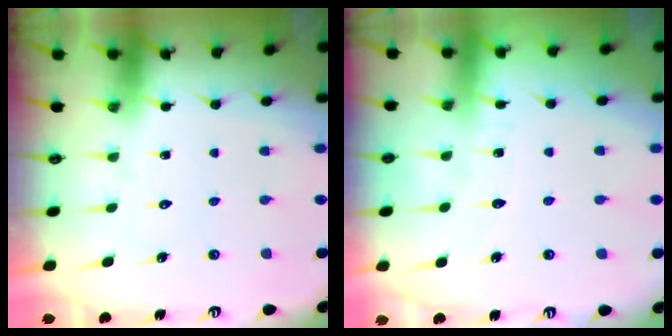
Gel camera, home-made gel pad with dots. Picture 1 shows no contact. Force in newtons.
{"total": 3.9, "press": 3.9, "slide": 0.2}